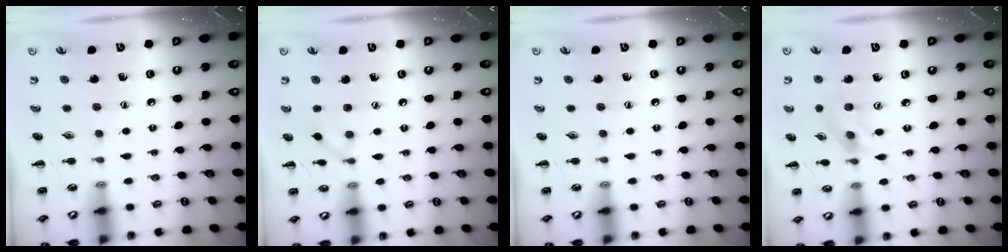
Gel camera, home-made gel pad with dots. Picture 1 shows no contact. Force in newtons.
{"total": 5.7, "press": 5.3, "slide": 2.1}
{"total": 0.0}
{"total": 2.8, "press": 2.7, "slide": 0.9}